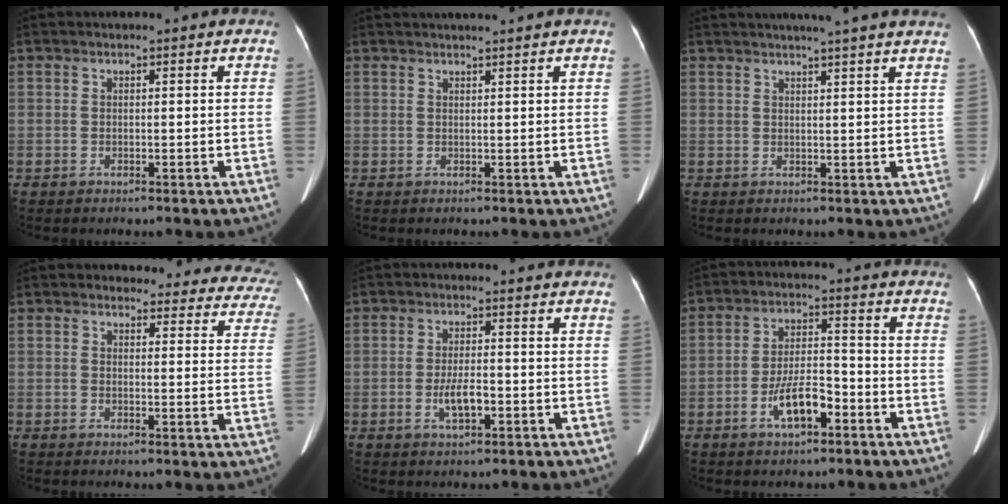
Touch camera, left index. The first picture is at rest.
{"total": 3.2, "force": [2.9, -0.6, 1.1], "torque": [-0.011, 0.018, 0.043]}
{"total": 10.4, "force": [9.0, -0.4, 5.1], "torque": [-0.072, 0.022, 0.096]}
{"total": 17.8, "force": [16.8, 5.7, 2.2], "torque": [0.019, -0.058, 0.153]}
{"total": 3.8, "force": [-1.2, 1.2, 3.4], "torque": [-0.066, 0.001, -0.021]}
{"total": 7.0, "force": [-3.5, 2.5, 5.6], "torque": [-0.109, 0.009, -0.061]}